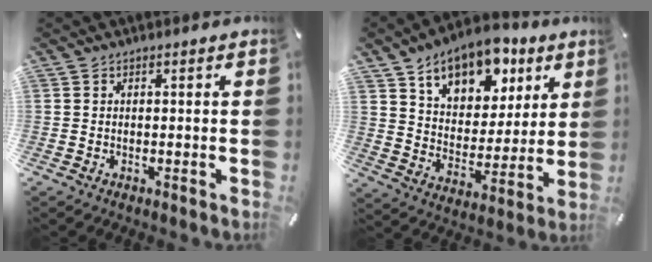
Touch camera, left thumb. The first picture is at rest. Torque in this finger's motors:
{"motor_torque": [1.52, 0.46, 1.78, -0.99, 0.14]}